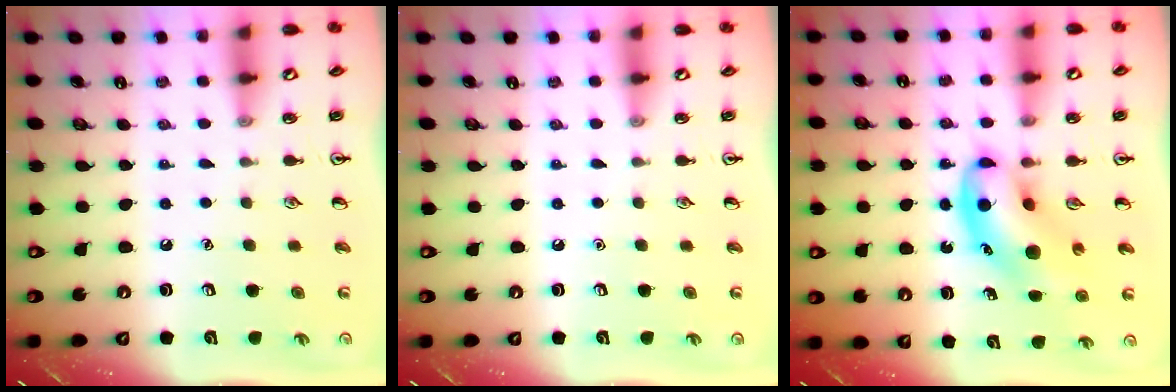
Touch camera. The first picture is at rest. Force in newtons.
{"total": 0.0}
{"total": 10.6, "press": 10.2, "slide": 2.8}